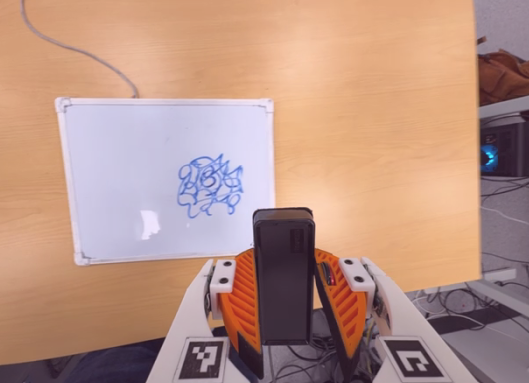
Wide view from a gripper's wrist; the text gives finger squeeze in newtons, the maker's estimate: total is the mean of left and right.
{"total": 5.1, "left": 4.8, "right": 5.3}